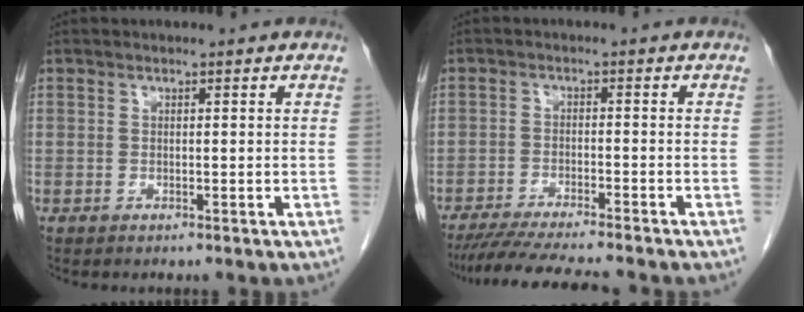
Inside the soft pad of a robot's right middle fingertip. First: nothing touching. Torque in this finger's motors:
{"motor_torque": [1.14, -1.00, 0.22, 0.10]}